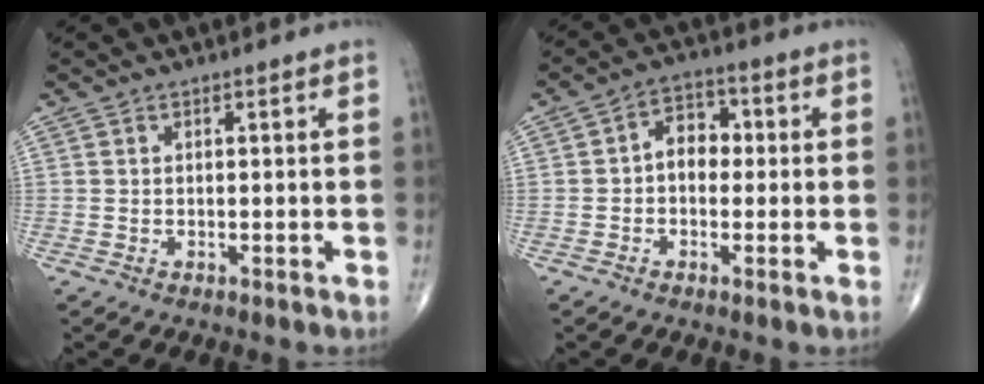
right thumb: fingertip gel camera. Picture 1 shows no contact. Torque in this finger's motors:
{"motor_torque": [-0.18, 0.28, 0.28, 0.20, 0.00]}